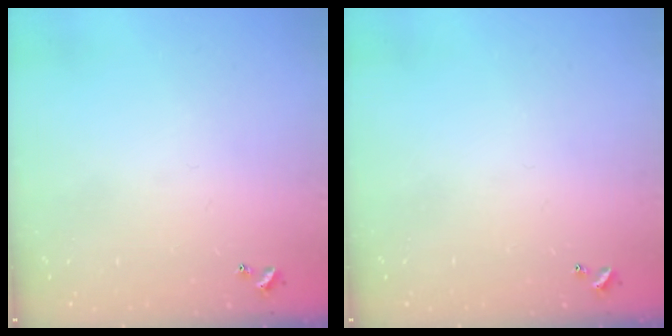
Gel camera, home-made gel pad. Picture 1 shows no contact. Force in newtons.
{"total": 0.0}